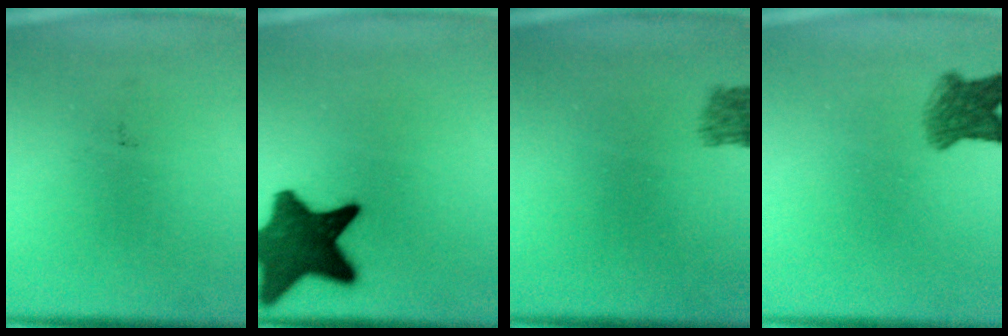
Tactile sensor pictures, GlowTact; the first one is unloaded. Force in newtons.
{"total": 15.3}
{"total": 2.5}
{"total": 4.8}